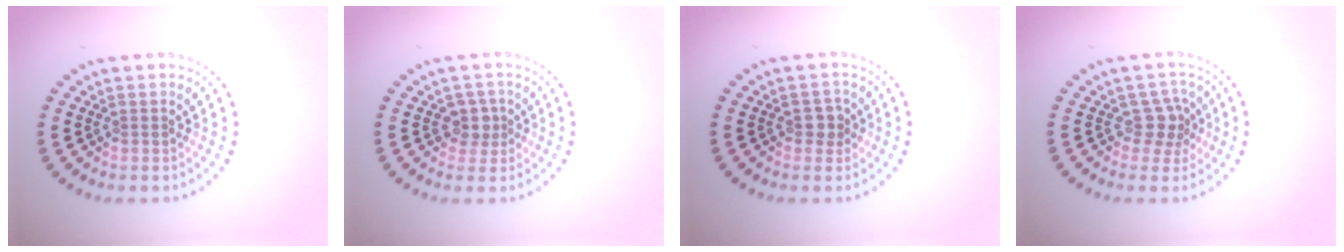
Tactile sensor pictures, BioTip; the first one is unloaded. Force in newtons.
{"total": 1.9, "press": 1.5, "slide": 1.2}
{"total": 1.6, "press": 1.5, "slide": 0.4}
{"total": 2.3, "press": 1.9, "slide": 1.3}